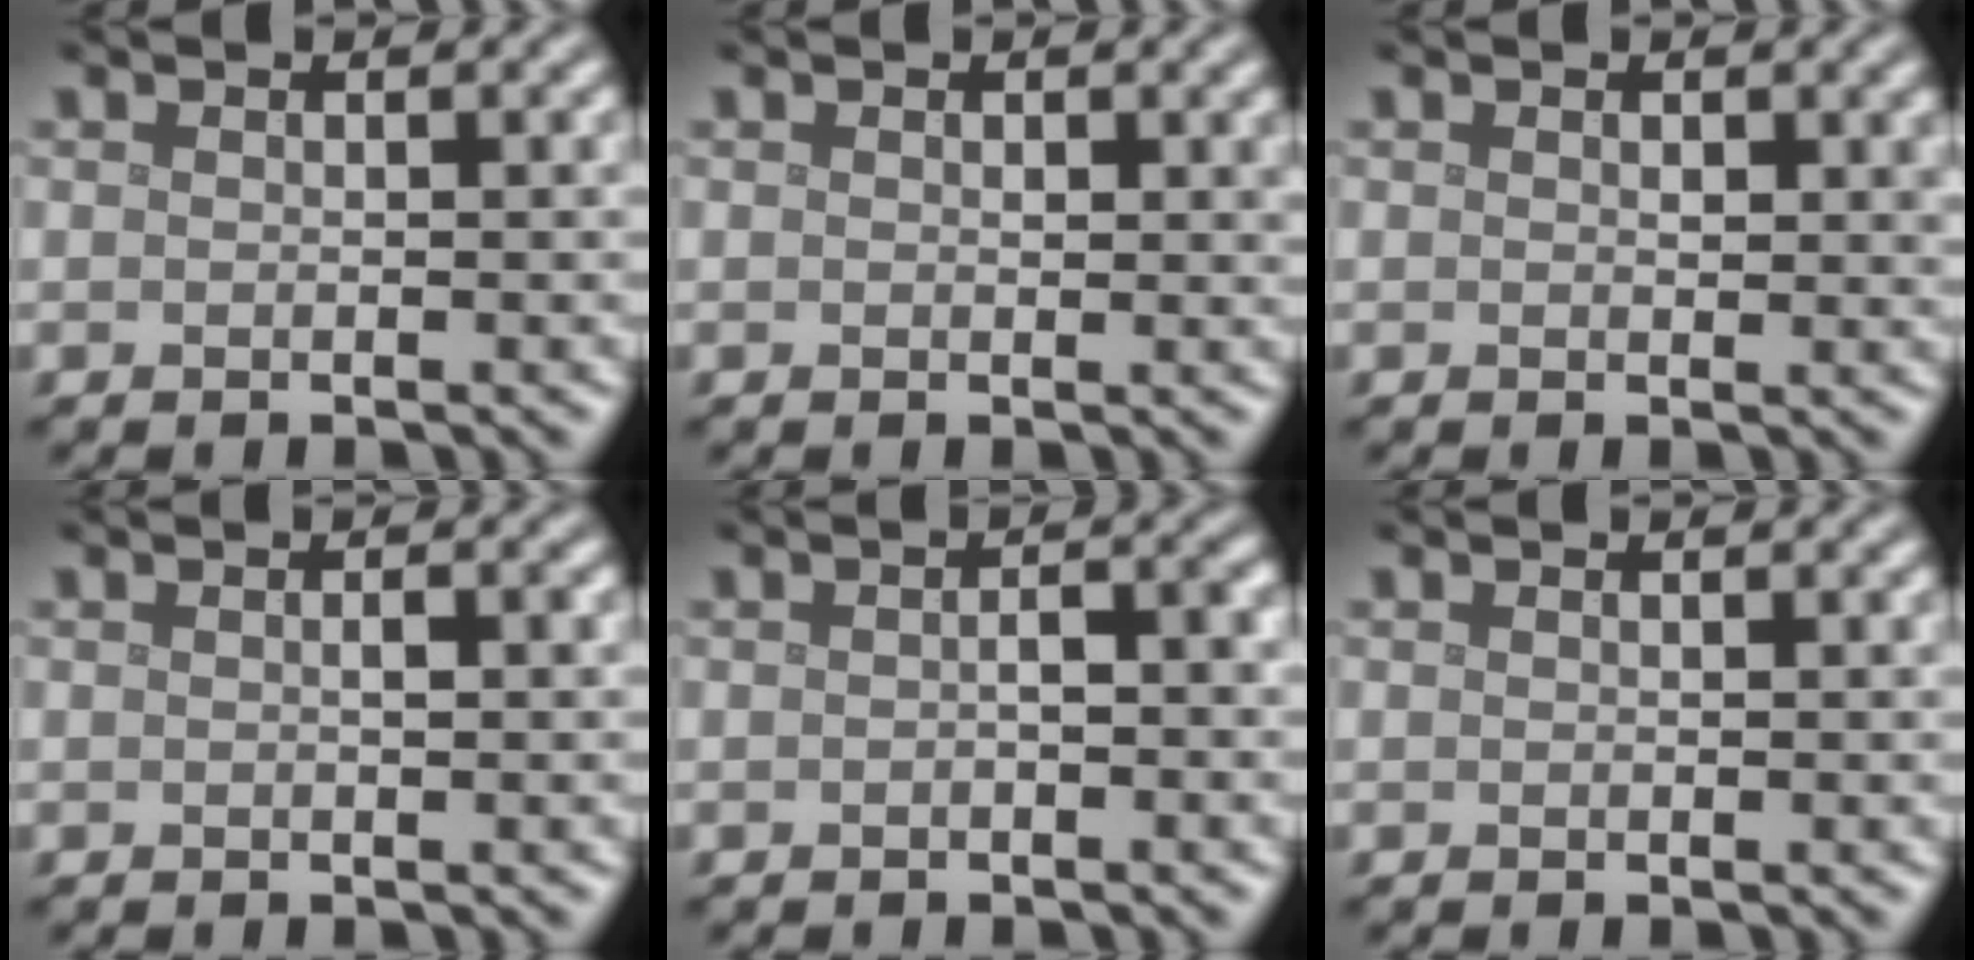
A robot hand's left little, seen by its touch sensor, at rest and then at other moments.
{"total": 0.7, "force": [0.3, 0.4, 0.5], "torque": [-0.003, -0.004, 0.004]}
{"total": 1.0, "force": [0.4, 0.6, 0.8], "torque": [-0.006, -0.005, 0.007]}
{"total": 0.8, "force": [0.0, 0.2, 0.8], "torque": [-0.013, 0.001, 0.001]}
{"total": 1.6, "force": [-0.4, 0.6, 1.4], "torque": [-0.025, 0.004, -0.007]}
{"total": 0.0}